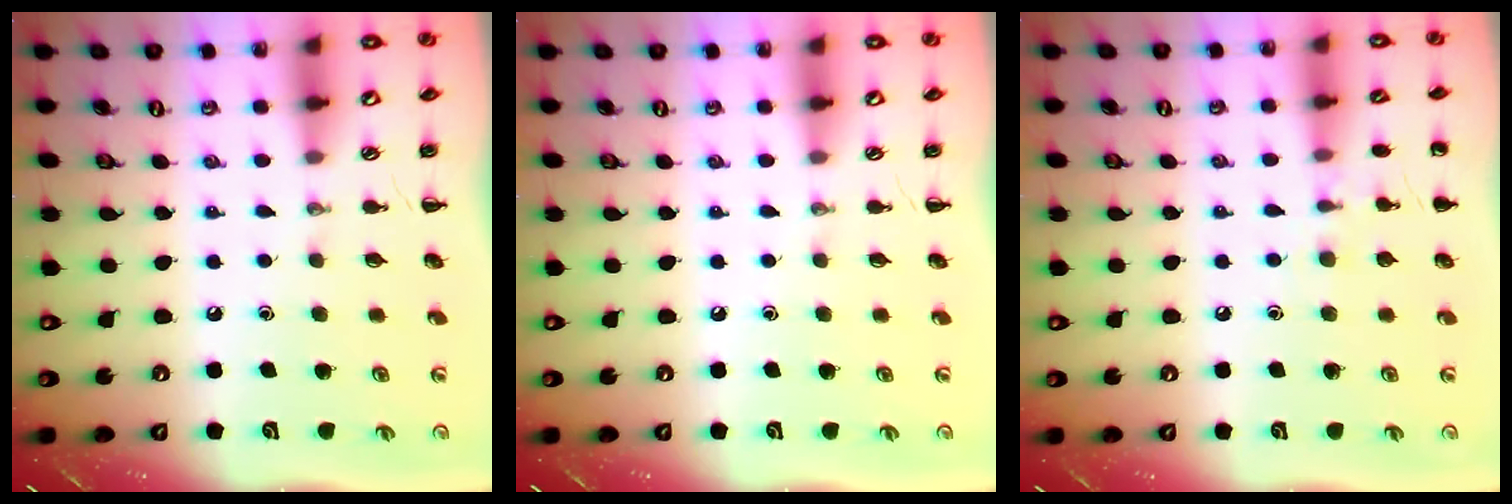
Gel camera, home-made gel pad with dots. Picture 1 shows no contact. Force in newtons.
{"total": 0.0}
{"total": 5.9, "press": 5.6, "slide": 1.8}